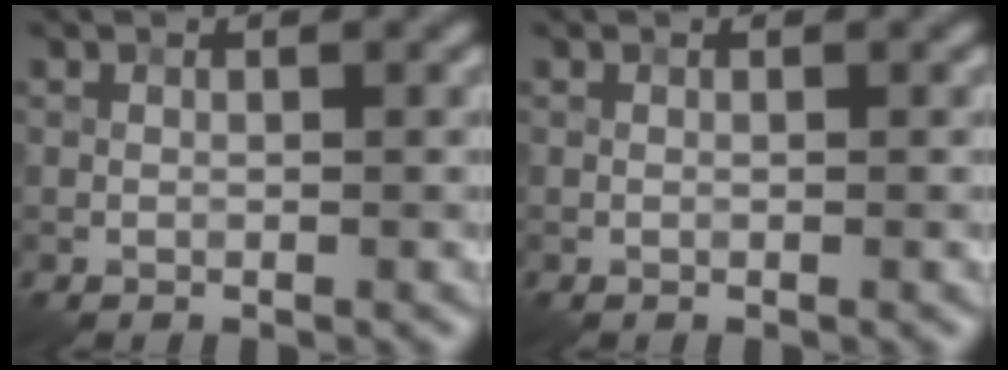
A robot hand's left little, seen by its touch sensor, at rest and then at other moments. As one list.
[{"total": 0.0}]